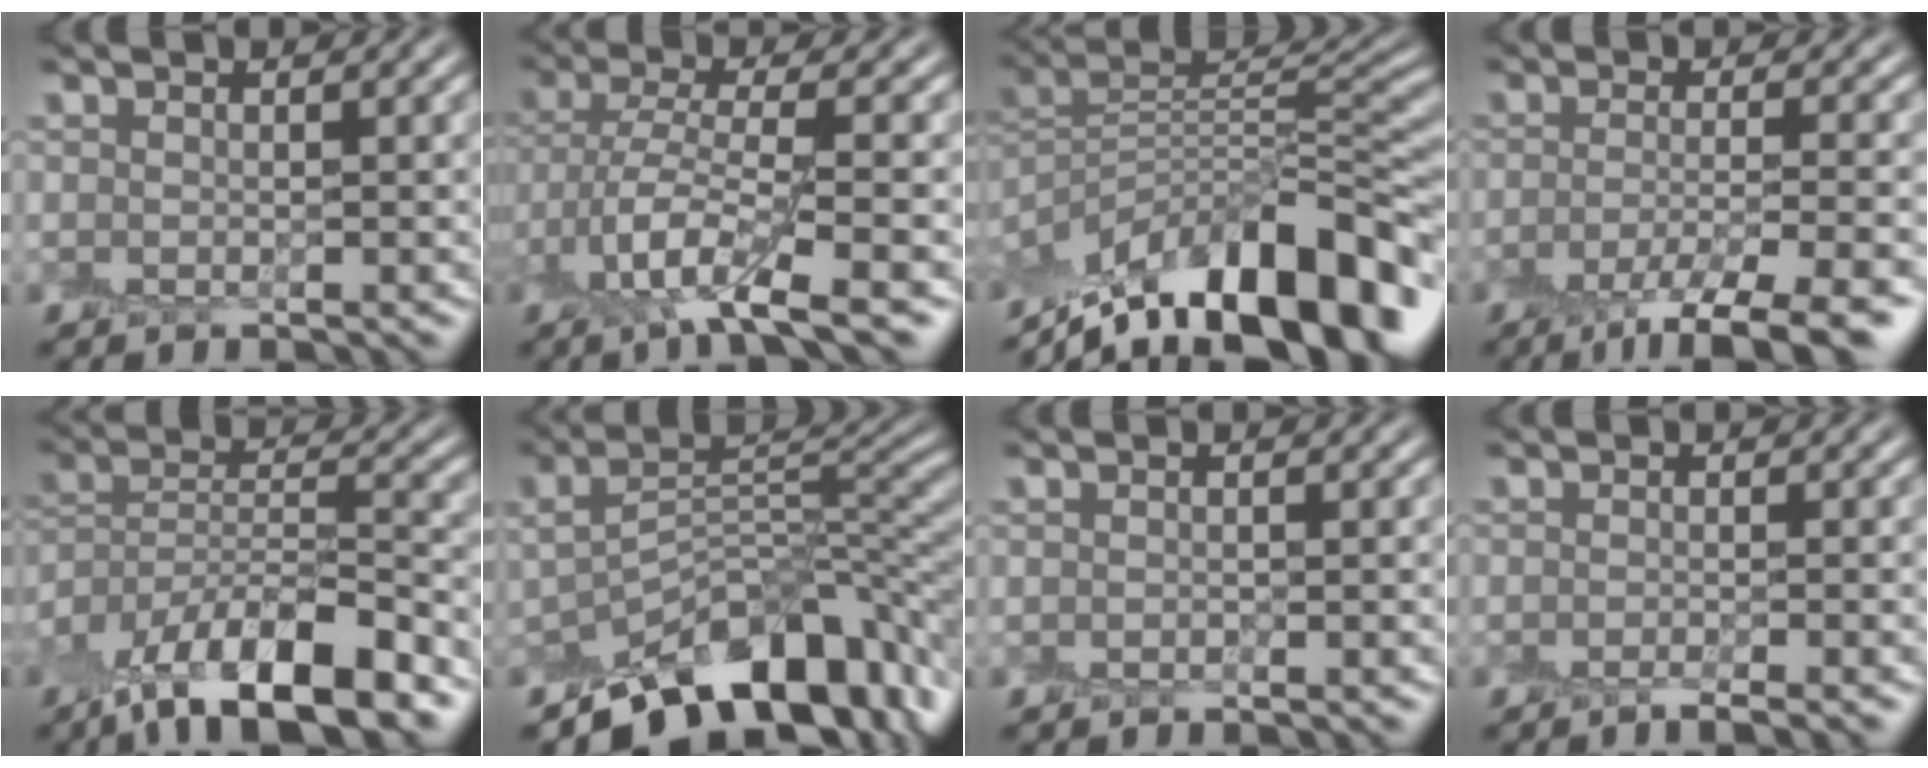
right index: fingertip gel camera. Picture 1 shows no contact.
{"total": 5.9, "force": [-2.2, 1.4, 5.3], "torque": [-0.105, -0.005, -0.050]}
{"total": 14.5, "force": [-9.9, 5.0, 9.4], "torque": [-0.158, 0.035, -0.176]}
{"total": 6.9, "force": [-3.9, 1.4, 5.5], "torque": [-0.076, -0.003, -0.068]}
{"total": 12.1, "force": [-8.7, 3.2, 7.8], "torque": [-0.129, 0.013, -0.161]}
{"total": 9.5, "force": [-5.5, 4.5, 6.3], "torque": [-0.077, 0.000, -0.095]}
{"total": 0.0}
{"total": 1.7, "force": [-1.2, 0.1, 1.3], "torque": [-0.011, -0.002, -0.025]}